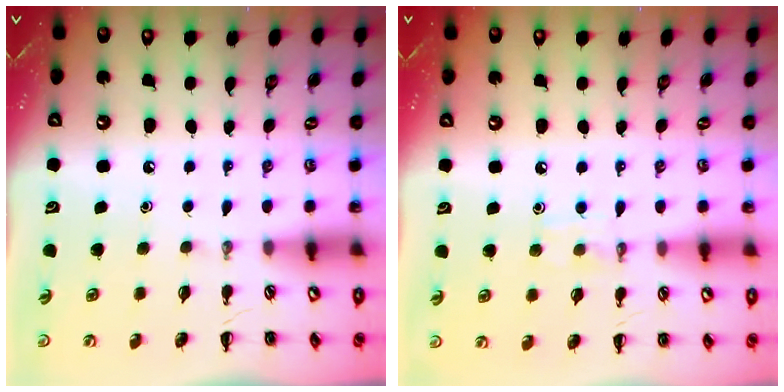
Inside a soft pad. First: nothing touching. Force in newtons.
{"total": 4.8, "press": 4.6, "slide": 1.3}